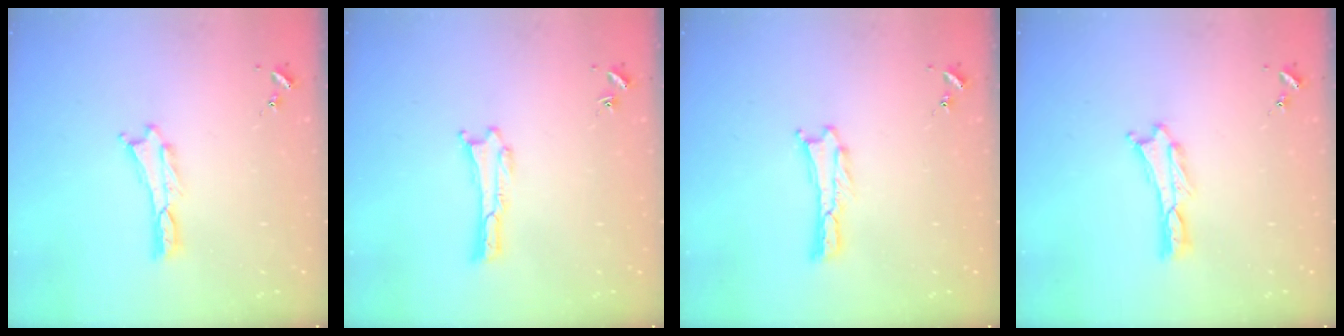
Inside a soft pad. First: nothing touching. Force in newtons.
{"total": 0.0}
{"total": 0.0}
{"total": 0.0}